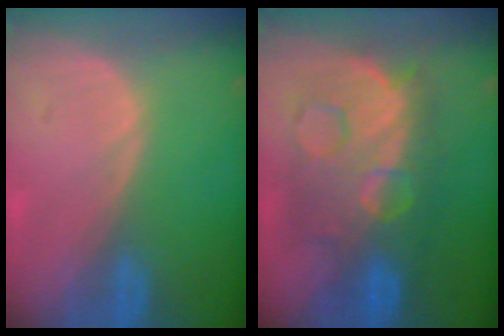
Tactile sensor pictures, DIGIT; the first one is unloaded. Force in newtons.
{"total": 11.9, "press": 11.8, "slide": 1.3}